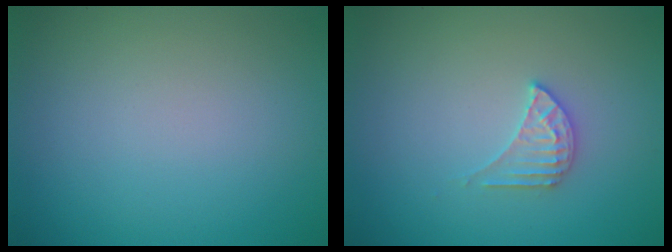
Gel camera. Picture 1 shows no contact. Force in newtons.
{"total": 2.1, "press": 2.0, "slide": 0.4}